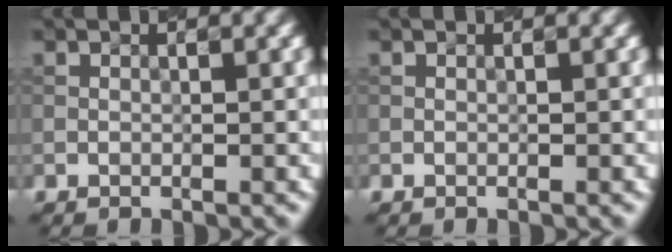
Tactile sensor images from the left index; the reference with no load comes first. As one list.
[{"total": 0.0}]